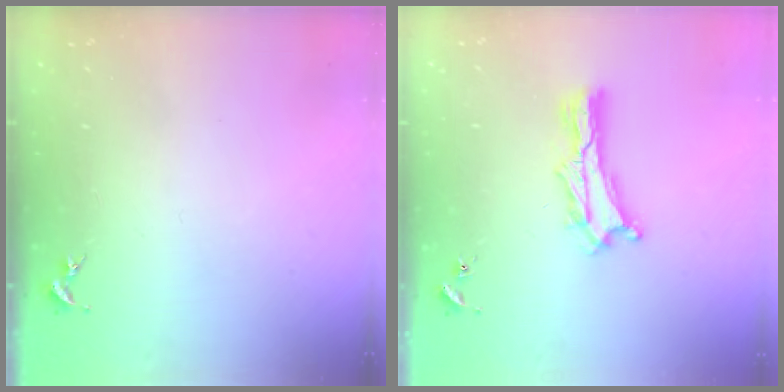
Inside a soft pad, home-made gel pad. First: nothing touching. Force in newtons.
{"total": 3.4, "press": 3.4, "slide": 0.3}